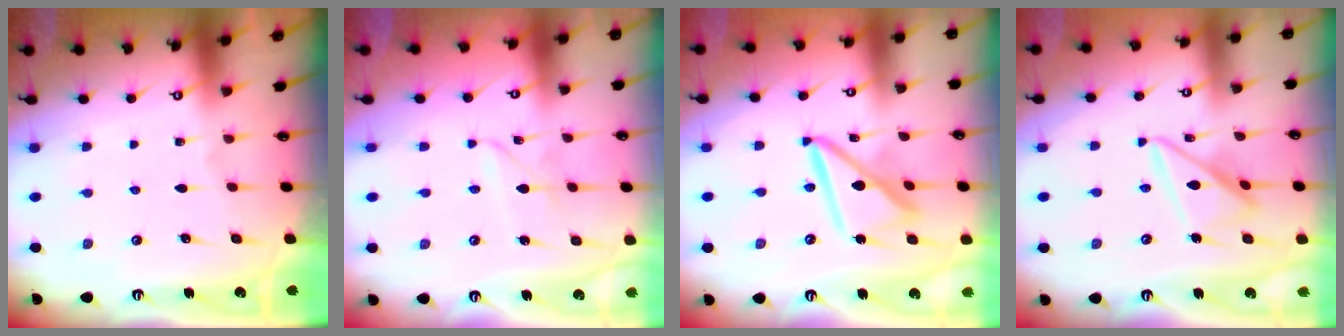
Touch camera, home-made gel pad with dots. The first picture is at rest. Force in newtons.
{"total": 2.4, "press": 2.4, "slide": 0.2}
{"total": 14.1, "press": 14.0, "slide": 1.6}
{"total": 13.4, "press": 13.4, "slide": 1.3}